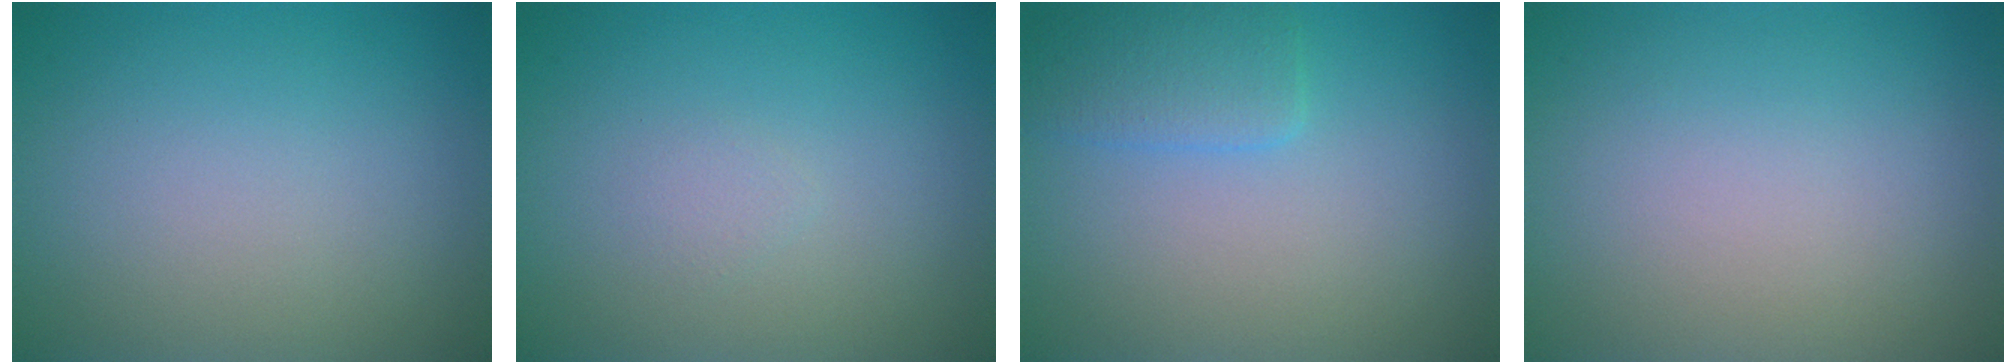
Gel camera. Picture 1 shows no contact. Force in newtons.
{"total": 0.7, "press": 0.7, "slide": 0.0}
{"total": 2.4, "press": 2.4, "slide": 0.1}
{"total": 0.0}